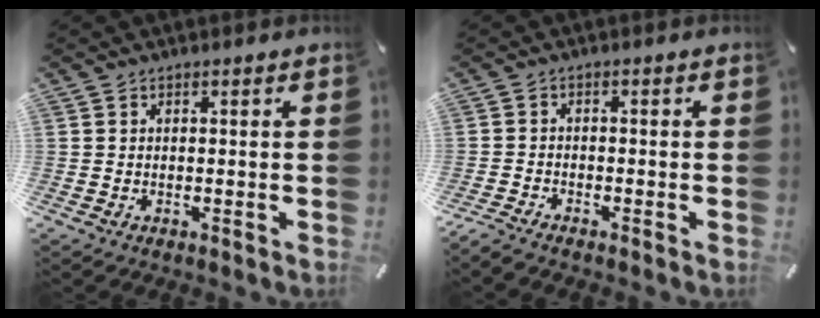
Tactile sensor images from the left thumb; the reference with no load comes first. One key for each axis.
{"total": 2.5, "fx": -2.3, "fy": 0.4, "fz": 0.9, "tx": -0.029, "ty": 0.005, "tz": -0.049}